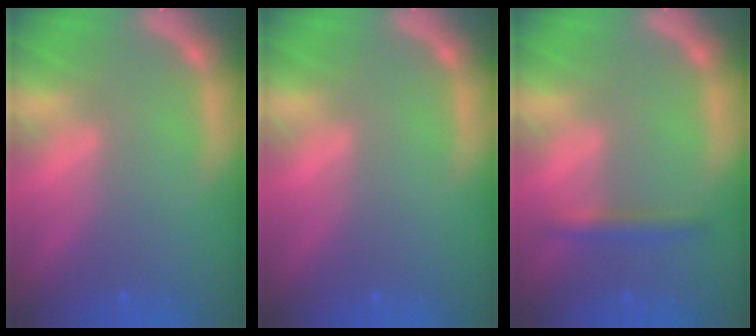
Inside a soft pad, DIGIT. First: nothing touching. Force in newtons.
{"total": 0.0}
{"total": 1.9}